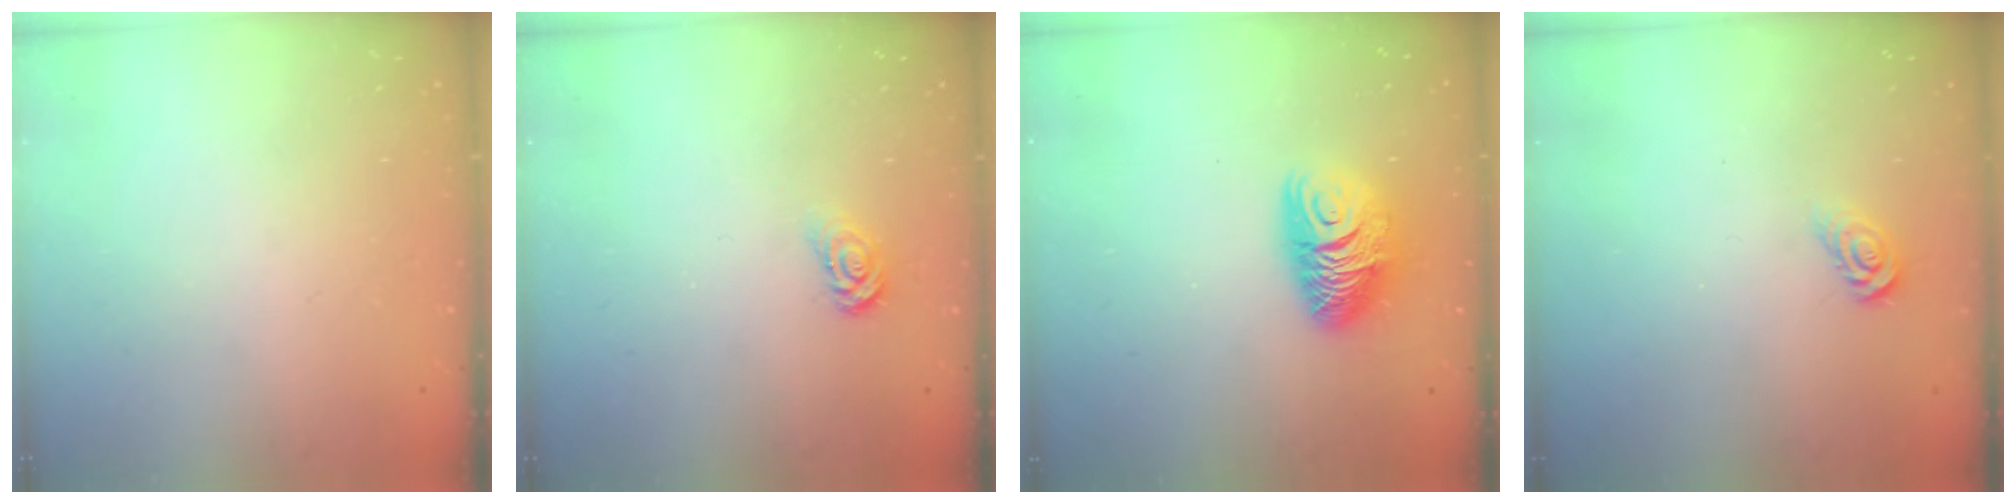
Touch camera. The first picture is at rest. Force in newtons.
{"total": 3.1, "press": 3.1, "slide": 0.3}
{"total": 10.4, "press": 10.4, "slide": 1.2}
{"total": 3.8, "press": 3.7, "slide": 0.5}